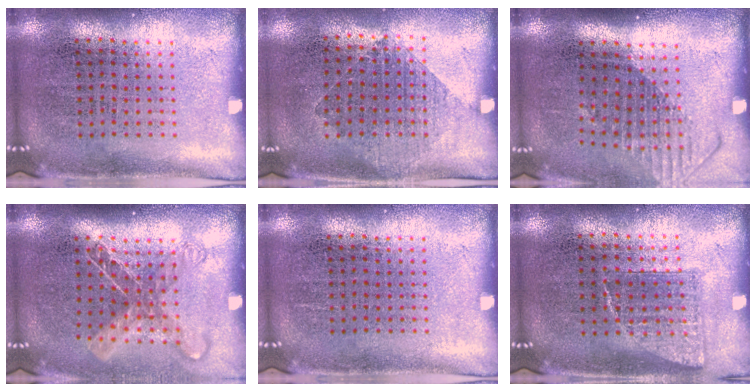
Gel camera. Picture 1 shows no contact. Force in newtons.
{"total": 1.0, "press": 1.0, "slide": 0.4}
{"total": 1.6, "press": 1.2, "slide": 1.0}
{"total": 1.5, "press": 1.2, "slide": 0.8}
{"total": 0.0}
{"total": 0.8, "press": 0.8, "slide": 0.1}